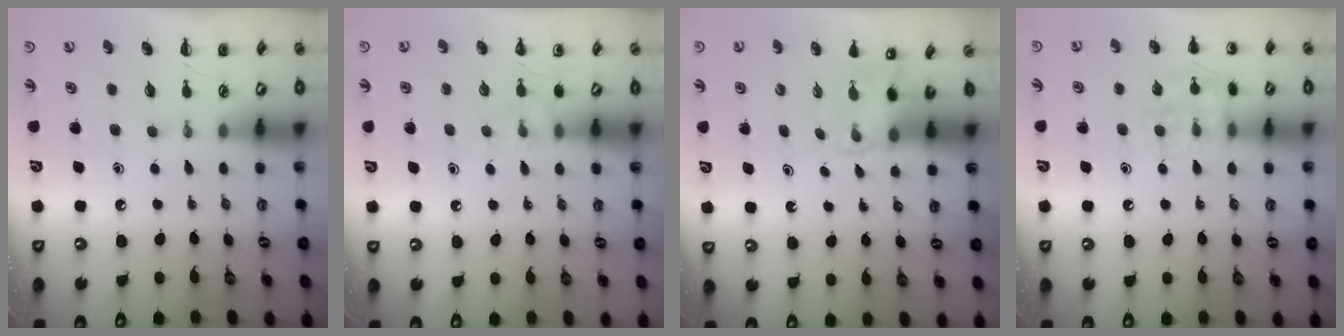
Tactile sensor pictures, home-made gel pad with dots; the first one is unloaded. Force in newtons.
{"total": 6.3, "press": 5.9, "slide": 2.3}
{"total": 2.5, "press": 2.3, "slide": 1.0}
{"total": 9.0, "press": 9.0, "slide": 0.8}